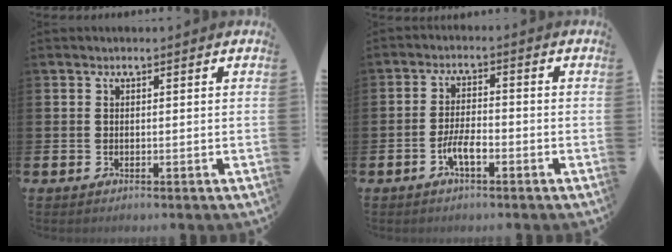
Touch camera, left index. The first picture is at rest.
{"total": 3.6, "force": [-1.6, 1.2, 3.0], "torque": [-0.061, 0.005, -0.029]}